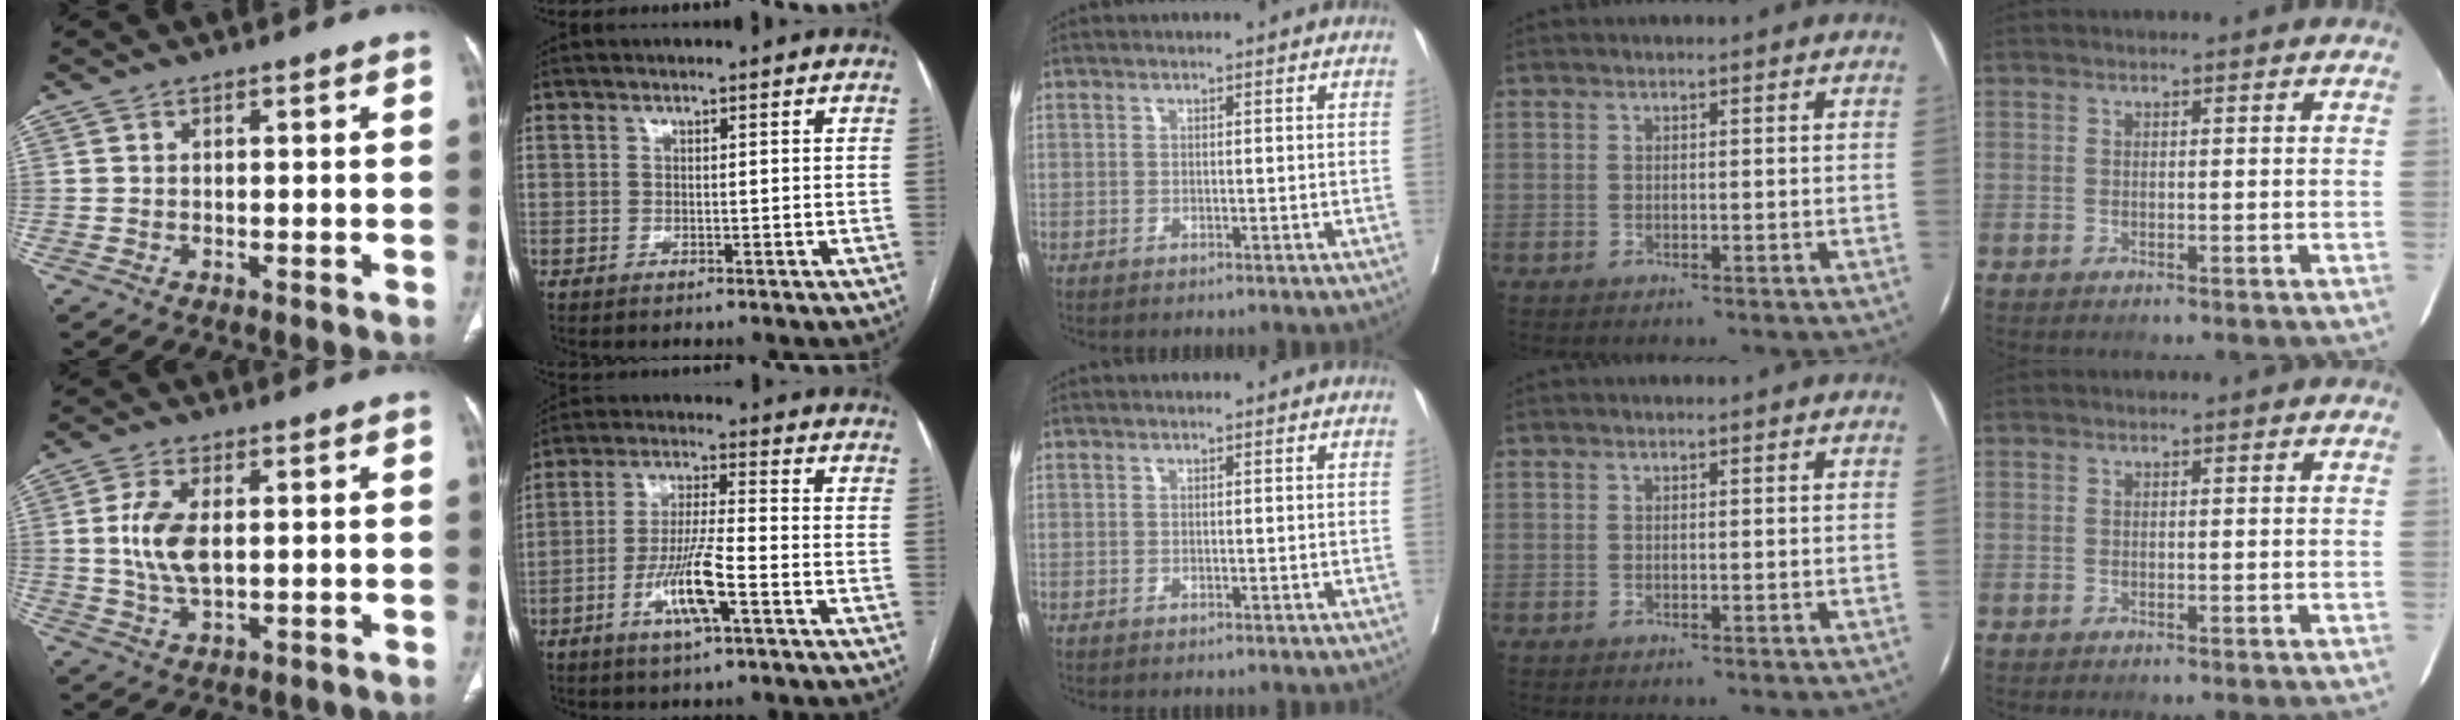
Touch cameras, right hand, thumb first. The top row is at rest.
{"thumb": {"total": 8.1, "force": [0.8, 4.1, 6.9], "torque": [-0.148, -0.005, 0.018]}, "index": {"total": 9.0, "force": [-3.7, 0.7, 8.2], "torque": [-0.161, -0.004, -0.068]}}